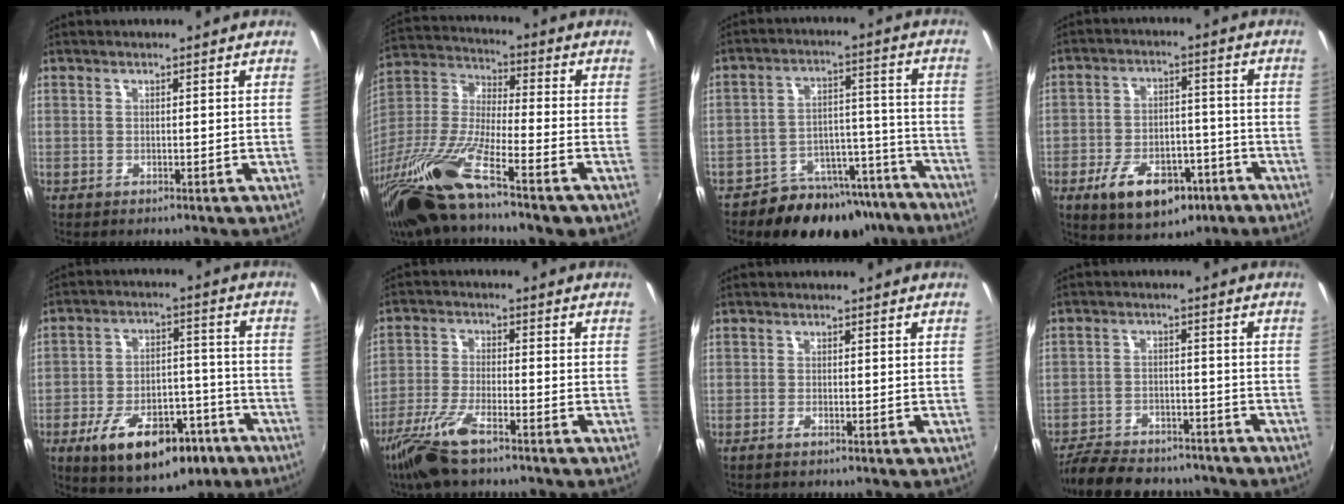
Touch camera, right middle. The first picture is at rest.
{"total": 20.3, "force": [-13.4, 3.3, 15.0], "torque": [-0.305, -0.038, -0.261]}
{"total": 17.0, "force": [-13.6, 8.8, 5.2], "torque": [-0.088, 0.047, -0.172]}
{"total": 13.6, "force": [-7.4, 7.5, 8.6], "torque": [-0.171, 0.002, -0.105]}
{"total": 17.8, "force": [-10.1, 8.8, 11.7], "torque": [-0.210, 0.007, -0.140]}
{"total": 9.4, "force": [-6.5, 2.3, 6.5], "torque": [-0.150, -0.016, -0.130]}
{"total": 0.9, "force": [-0.7, 0.0, 0.6], "torque": [-0.014, -0.003, -0.015]}
{"total": 14.9, "force": [-12.6, 5.4, 5.9], "torque": [-0.138, -0.007, -0.184]}